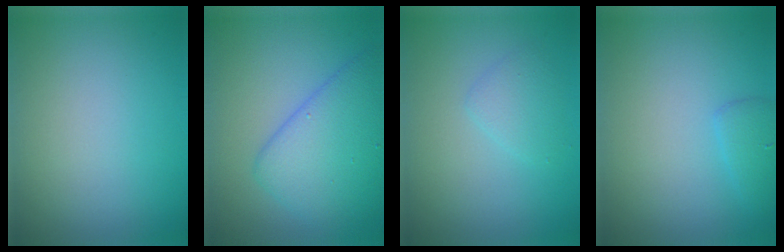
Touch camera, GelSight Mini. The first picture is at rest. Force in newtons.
{"total": 6.1, "press": 6.1, "slide": 0.1}
{"total": 1.6, "press": 1.6, "slide": 0.1}
{"total": 1.4, "press": 1.4, "slide": 0.2}